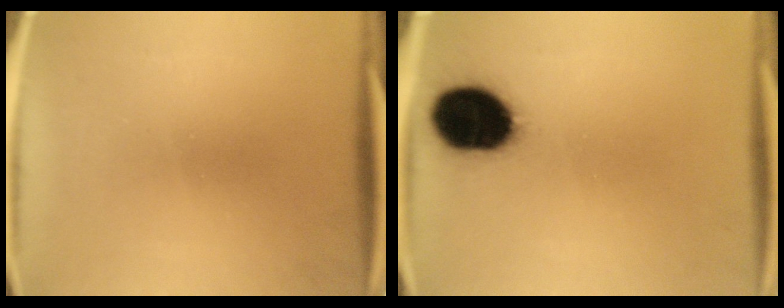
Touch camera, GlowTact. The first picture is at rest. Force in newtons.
{"total": 17.6}